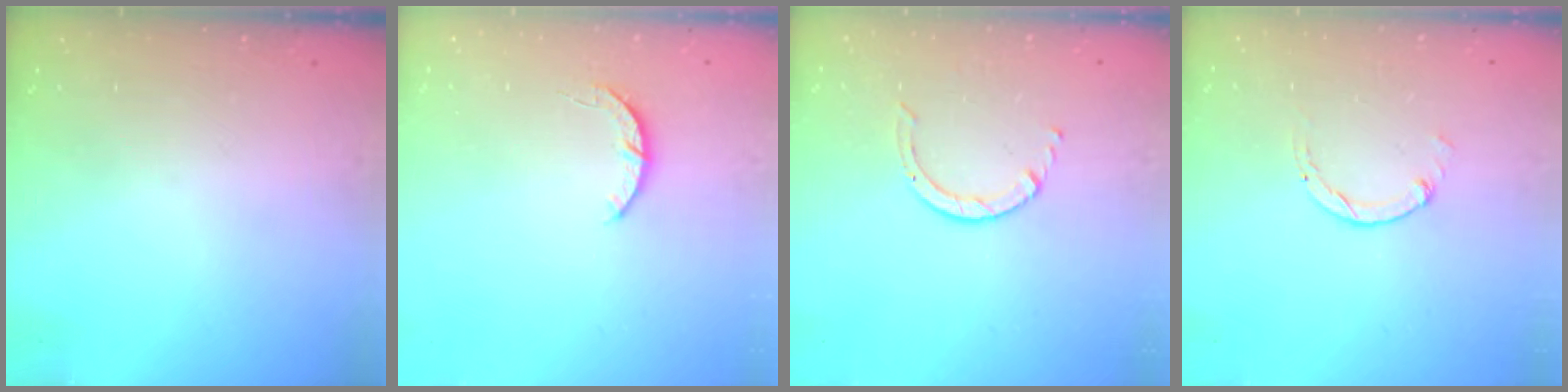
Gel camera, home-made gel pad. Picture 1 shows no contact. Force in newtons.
{"total": 3.3, "press": 3.3, "slide": 0.5}
{"total": 2.5, "press": 2.4, "slide": 0.3}
{"total": 0.7, "press": 0.7, "slide": 0.2}